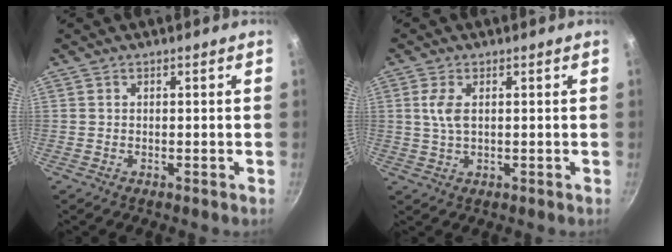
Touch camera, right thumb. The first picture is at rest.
{"total": 3.8, "force": [0.9, 1.8, 3.3], "torque": [-0.069, 0.002, 0.017]}